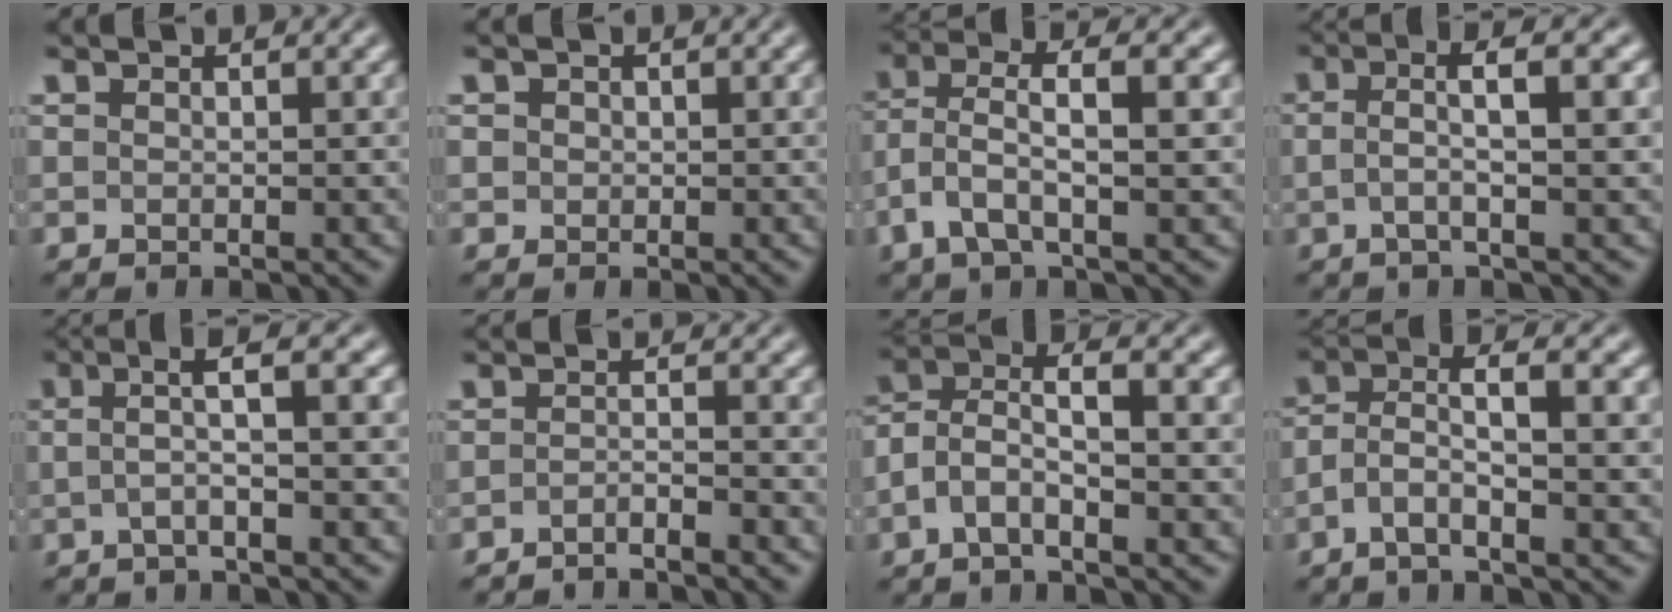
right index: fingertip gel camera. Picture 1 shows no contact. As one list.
[{"total": 1.5, "force": [0.3, 1.4, 0.4], "torque": [-0.016, -0.007, 0.007]}, {"total": 3.8, "force": [0.4, 1.6, 3.4], "torque": [-0.084, -0.015, 0.016]}, {"total": 3.7, "force": [0.4, 0.2, 3.7], "torque": [-0.057, 0.006, 0.003]}, {"total": 3.1, "force": [0.3, -0.3, 3.1], "torque": [-0.046, 0.009, 0.000]}, {"total": 2.8, "force": [-2.6, -0.7, 0.7], "torque": [-0.010, -0.011, -0.042]}, {"total": 5.0, "force": [0.4, 3.0, 4.1], "torque": [-0.088, -0.014, 0.006]}, {"total": 3.5, "force": [-0.4, 1.0, 3.3], "torque": [-0.067, -0.015, -0.004]}]